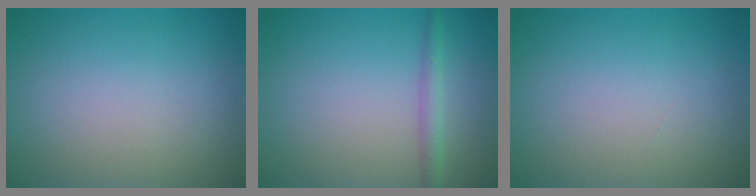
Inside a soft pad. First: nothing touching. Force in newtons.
{"total": 1.8, "press": 1.8, "slide": 0.1}
{"total": 0.0}